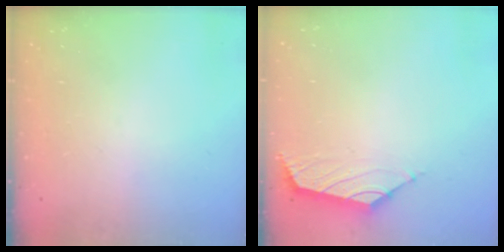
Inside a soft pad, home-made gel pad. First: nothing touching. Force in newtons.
{"total": 1.6, "press": 1.4, "slide": 0.7}